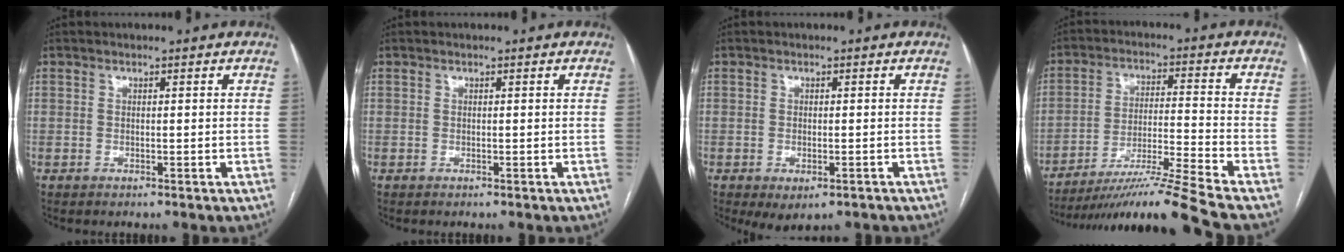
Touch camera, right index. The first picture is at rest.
{"total": 0.0}
{"total": 4.0, "force": [-2.4, 1.8, 2.7], "torque": [-0.034, -0.007, -0.027]}
{"total": 14.4, "force": [-12.4, -4.1, 6.2], "torque": [-0.101, -0.010, -0.209]}